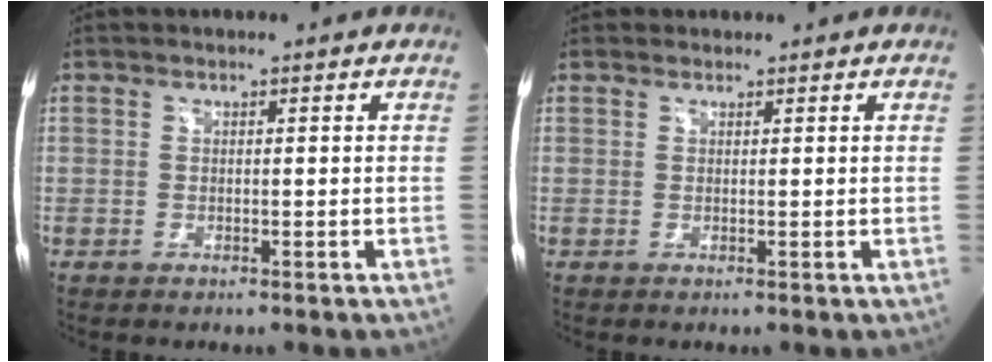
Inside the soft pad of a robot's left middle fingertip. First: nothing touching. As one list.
[{"total": 0.7, "force": [0.6, 0.4, -0.1], "torque": [-0.002, 0.009, 0.011]}]